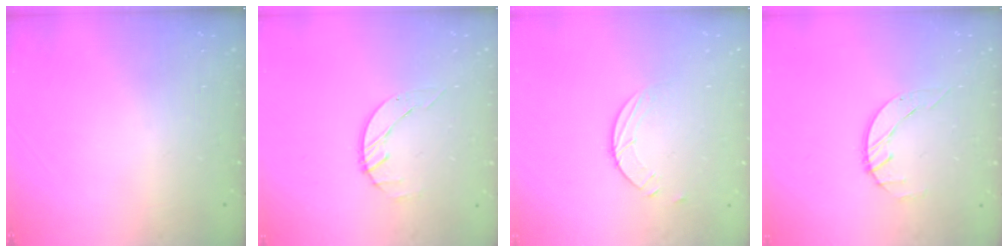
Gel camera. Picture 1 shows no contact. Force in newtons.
{"total": 2.6, "press": 2.6, "slide": 0.3}
{"total": 2.5, "press": 2.4, "slide": 0.2}
{"total": 2.9, "press": 2.8, "slide": 0.3}